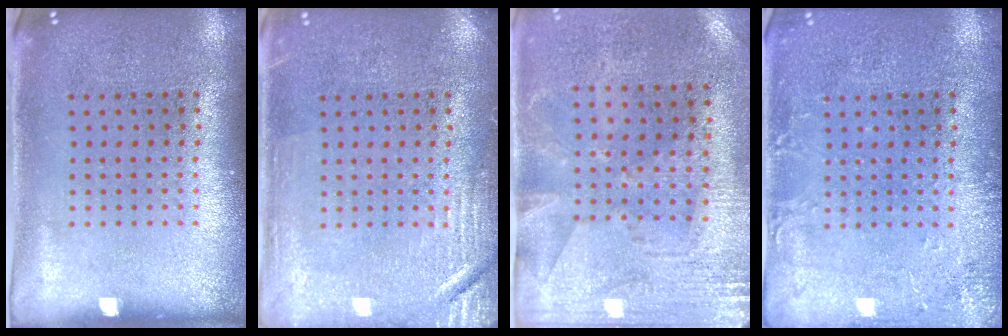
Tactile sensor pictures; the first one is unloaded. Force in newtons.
{"total": 2.7, "press": 2.7, "slide": 0.4}
{"total": 2.7, "press": 2.3, "slide": 1.5}
{"total": 2.2, "press": 2.2, "slide": 0.3}